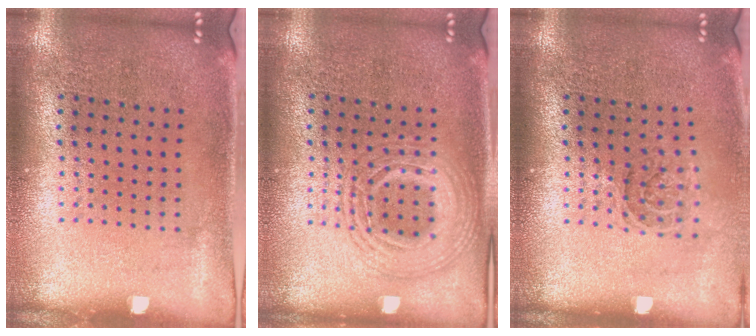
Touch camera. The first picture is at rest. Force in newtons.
{"total": 2.5, "press": 2.4, "slide": 0.2}
{"total": 1.4, "press": 1.1, "slide": 0.8}